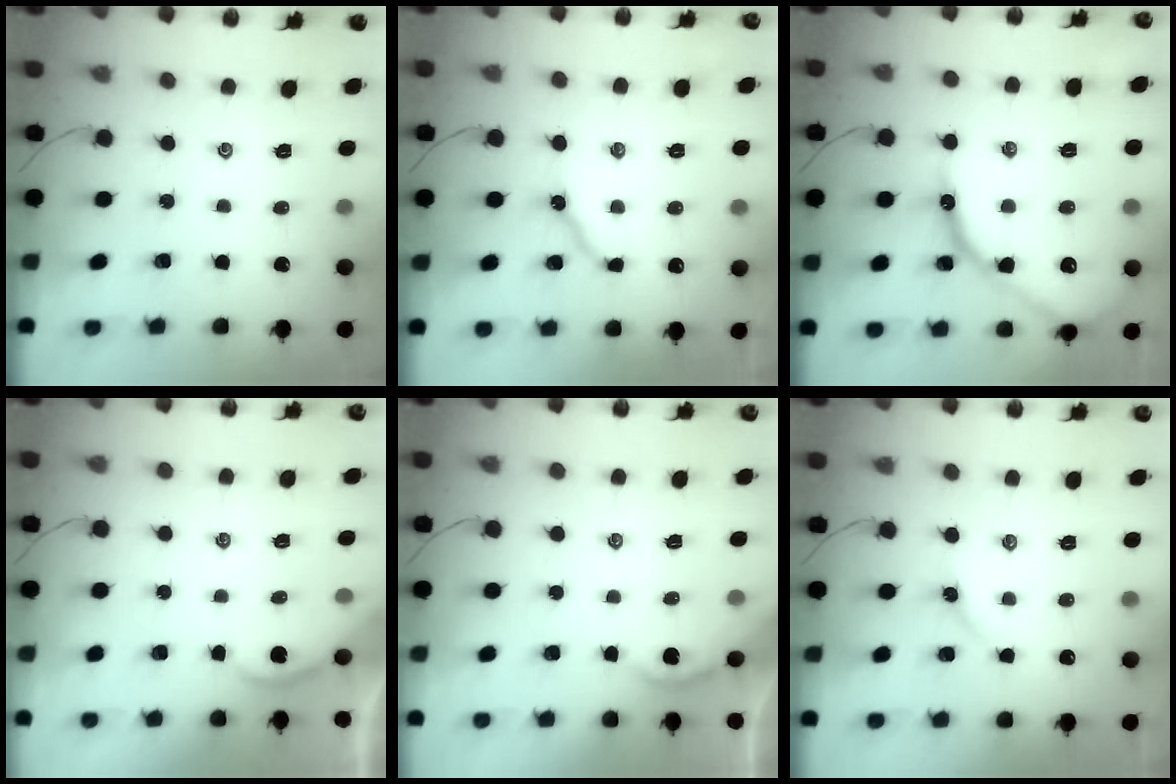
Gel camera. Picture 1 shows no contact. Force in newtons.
{"total": 8.8, "press": 8.8, "slide": 0.9}
{"total": 15.1, "press": 15.0, "slide": 1.5}
{"total": 1.2, "press": 1.1, "slide": 0.1}
{"total": 2.0, "press": 1.9, "slide": 0.4}
{"total": 2.5, "press": 2.4, "slide": 0.6}